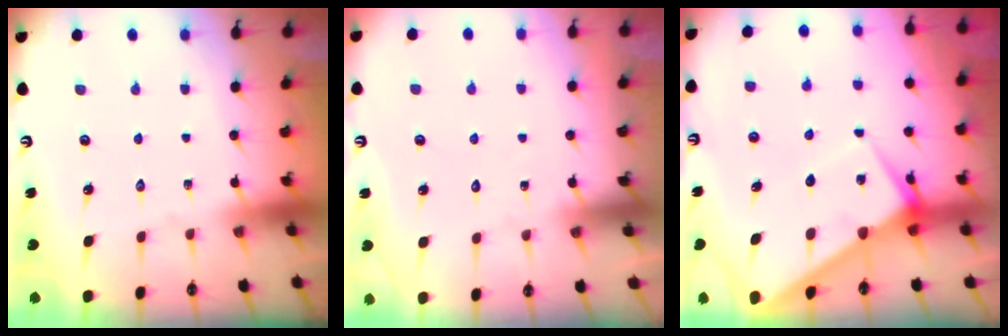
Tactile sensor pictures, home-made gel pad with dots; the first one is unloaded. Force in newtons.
{"total": 5.4, "press": 5.3, "slide": 0.5}
{"total": 6.5, "press": 6.5, "slide": 0.5}